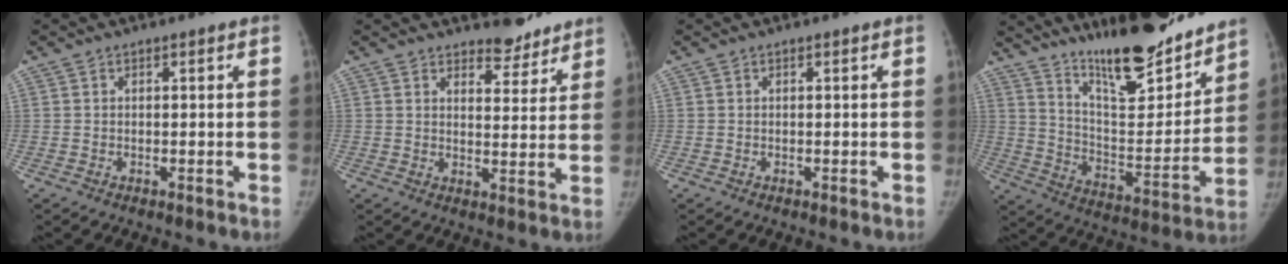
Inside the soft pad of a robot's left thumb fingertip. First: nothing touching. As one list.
[{"total": 6.3, "force": [5.5, 2.5, 1.8], "torque": [0.004, -0.043, 0.081]}, {"total": 0.0}, {"total": 21.1, "force": [17.1, 5.0, 11.4], "torque": [-0.134, -0.111, 0.279]}]